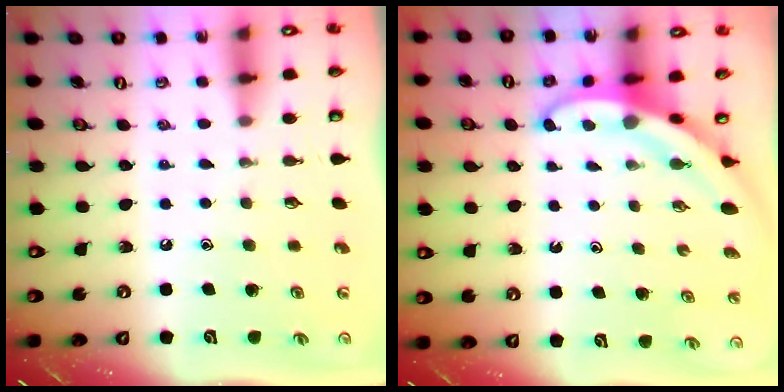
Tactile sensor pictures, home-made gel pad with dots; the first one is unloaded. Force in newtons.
{"total": 4.3, "press": 4.3, "slide": 0.3}